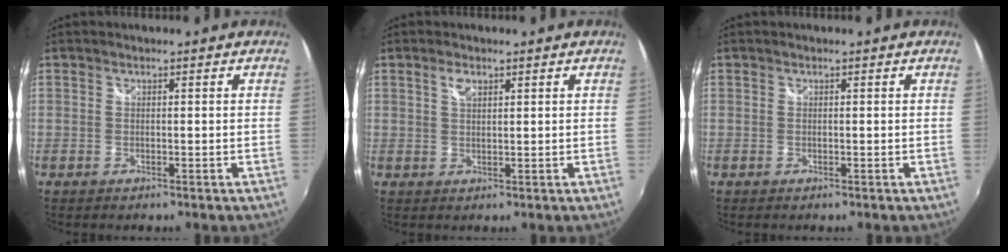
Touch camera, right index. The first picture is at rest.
{"total": 2.2, "force": [1.2, 1.0, 1.6], "torque": [-0.028, 0.003, 0.021]}
{"total": 0.0}